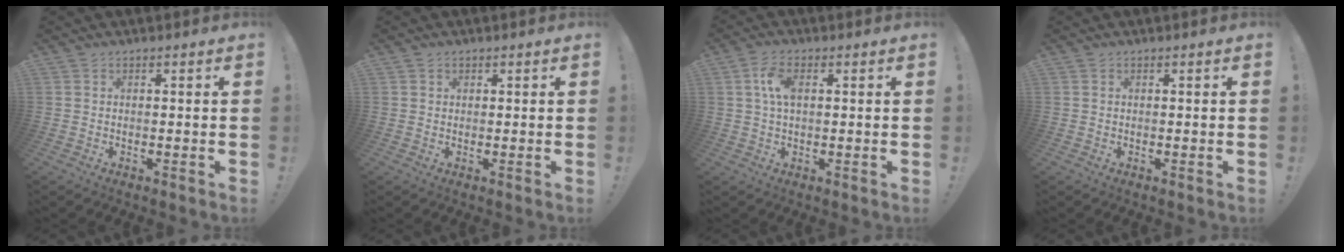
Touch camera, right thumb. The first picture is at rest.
{"total": 0.9, "force": [0.5, 0.7, 0.1], "torque": [0.005, -0.002, 0.009]}
{"total": 6.3, "force": [1.4, 3.4, 5.1], "torque": [-0.098, 0.005, 0.022]}
{"total": 0.0}